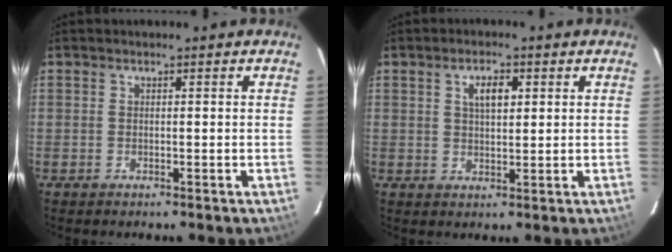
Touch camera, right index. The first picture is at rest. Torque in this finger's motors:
{"motor_torque": [0.07, 0.02, 0.08, 0.04]}